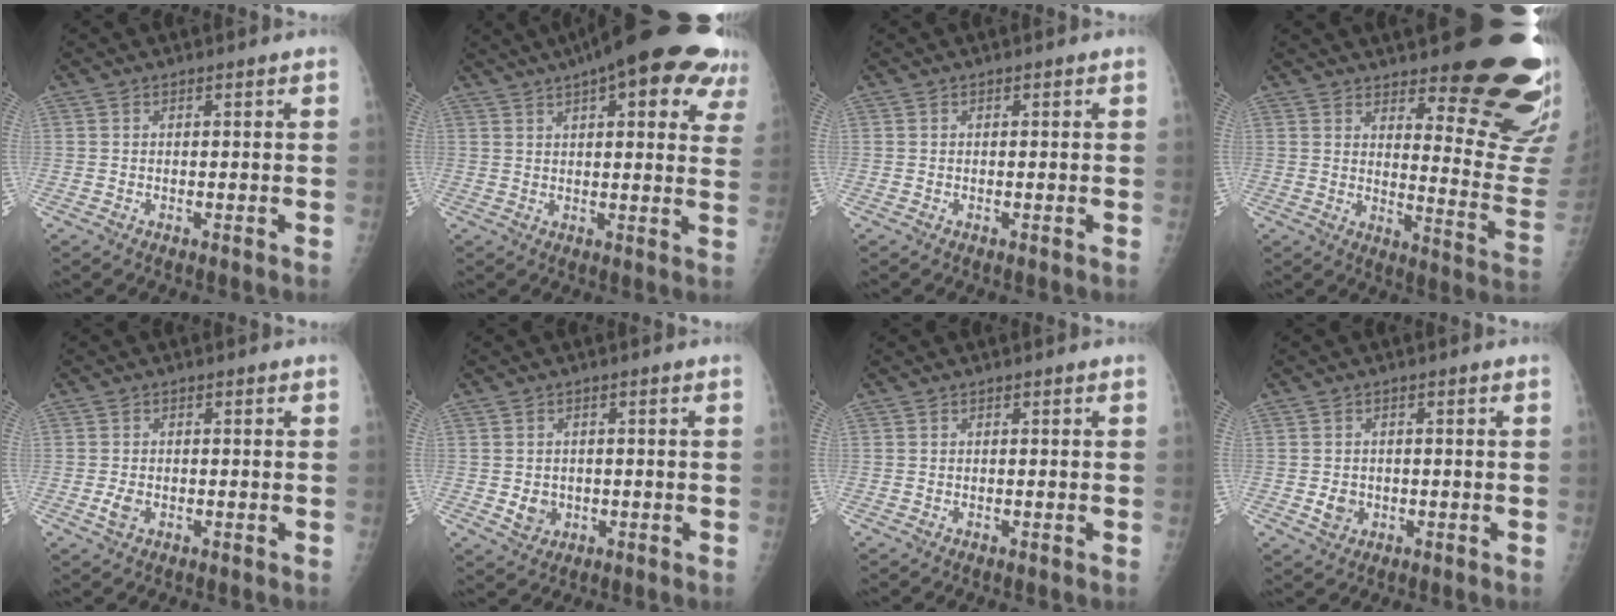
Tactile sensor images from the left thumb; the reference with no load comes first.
{"total": 23.6, "force": [14.6, 7.4, 17.0], "torque": [-0.213, 0.005, 0.173]}
{"total": 0.0}
{"total": 21.4, "force": [15.0, 5.6, 14.2], "torque": [-0.144, -0.119, 0.195]}
{"total": 2.5, "force": [-0.8, 1.7, 1.7], "torque": [-0.032, 0.001, -0.014]}
{"total": 3.8, "force": [-0.6, 3.3, 1.7], "torque": [-0.014, 0.001, -0.001]}
{"total": 0.0}
{"total": 3.3, "force": [-0.7, 2.8, 1.5], "torque": [-0.014, 0.002, -0.006]}